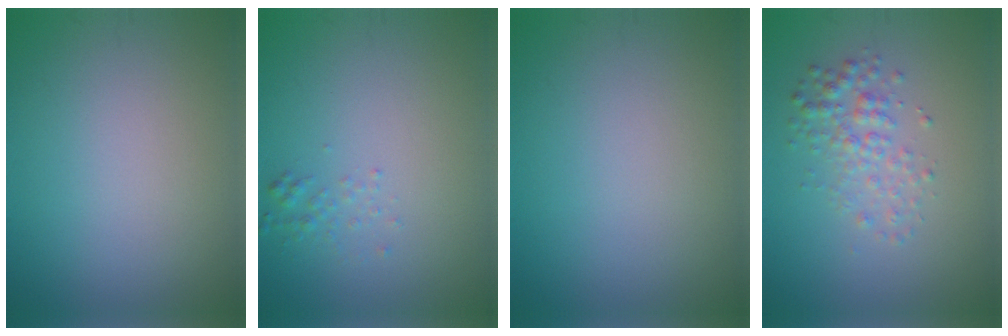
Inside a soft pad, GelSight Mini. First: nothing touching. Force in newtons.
{"total": 1.0, "press": 1.0, "slide": 0.0}
{"total": 0.0}
{"total": 2.5, "press": 2.5, "slide": 0.0}